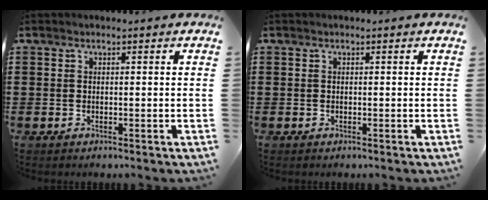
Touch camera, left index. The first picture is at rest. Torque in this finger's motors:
{"motor_torque": [1.56, 0.57, 0.04, 0.01]}